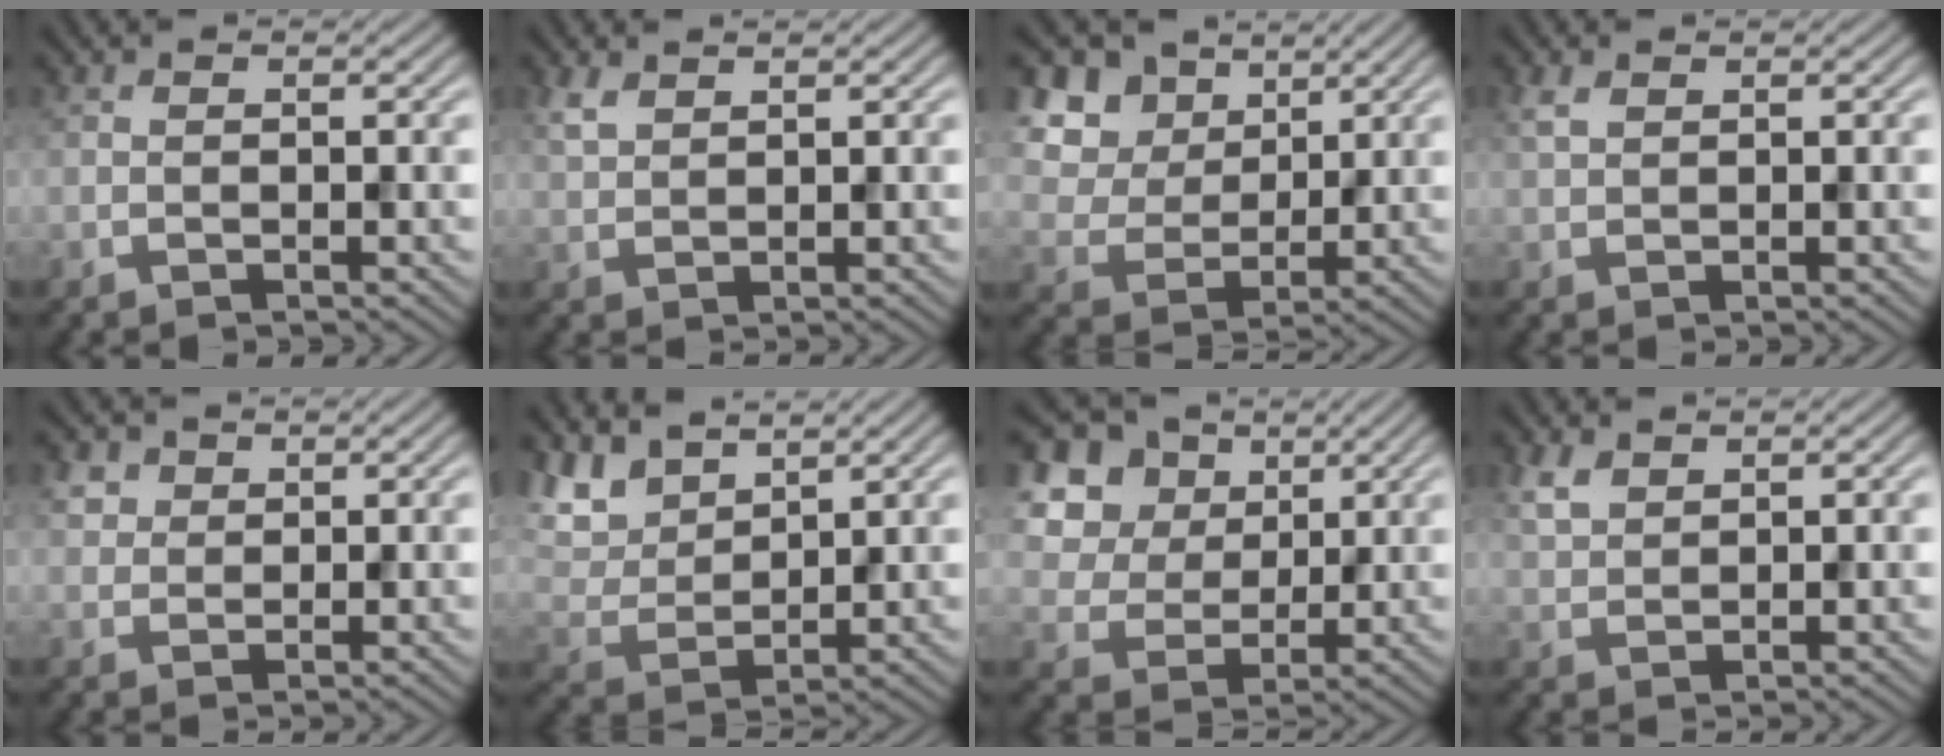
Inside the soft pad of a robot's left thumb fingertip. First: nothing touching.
{"total": 2.2, "force": [1.5, 0.9, 1.2], "torque": [-0.036, 0.003, 0.037]}
{"total": 10.8, "force": [5.1, 8.0, 5.1], "torque": [-0.165, 0.020, 0.111]}
{"total": 1.6, "force": [0.9, 0.7, 1.0], "torque": [-0.029, 0.004, 0.020]}
{"total": 2.7, "force": [1.3, 2.1, 0.9], "torque": [-0.028, 0.001, 0.028]}
{"total": 6.6, "force": [4.9, 3.0, 3.2], "torque": [-0.087, 0.001, 0.094]}
{"total": 12.2, "force": [5.3, 9.3, 5.7], "torque": [-0.180, 0.024, 0.125]}
{"total": 3.0, "force": [2.0, 1.5, 1.7], "torque": [-0.044, 0.002, 0.047]}